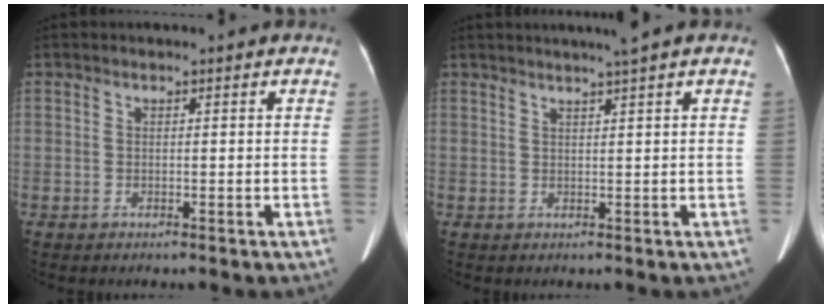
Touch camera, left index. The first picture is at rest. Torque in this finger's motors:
{"motor_torque": [0.21, -0.27, 0.06, 0.05]}